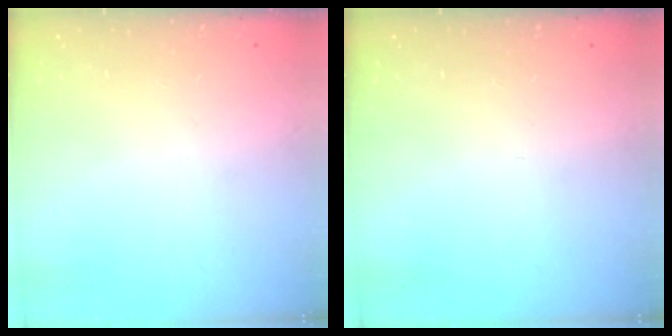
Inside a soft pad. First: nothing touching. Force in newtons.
{"total": 0.0}